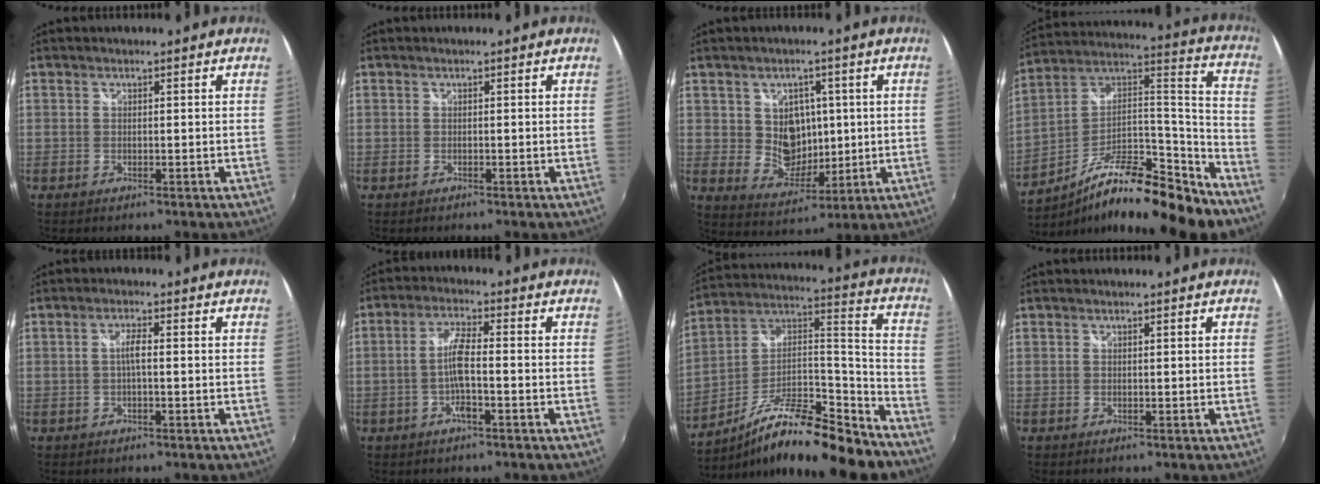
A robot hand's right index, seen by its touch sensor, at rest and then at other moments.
{"total": 0.7, "force": [-0.4, 0.5, -0.1], "torque": [-0.001, -0.001, -0.008]}
{"total": 8.3, "force": [1.2, 7.2, 3.9], "torque": [-0.070, 0.000, 0.039]}
{"total": 22.1, "force": [-14.7, 5.5, 15.6], "torque": [-0.246, 0.008, -0.255]}
{"total": 2.2, "force": [-0.2, 0.3, 2.2], "torque": [-0.043, 0.005, -0.005]}
{"total": 5.4, "force": [-1.9, 0.6, 5.0], "torque": [-0.099, 0.001, -0.036]}
{"total": 19.9, "force": [-14.6, 4.2, 12.9], "torque": [-0.210, 0.009, -0.250]}
{"total": 0.0}